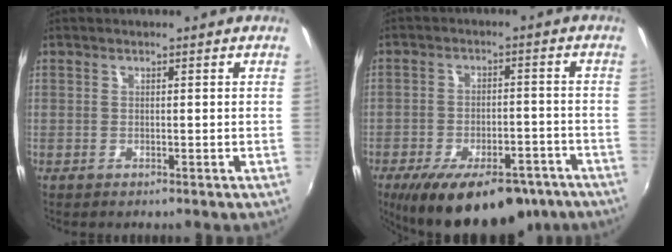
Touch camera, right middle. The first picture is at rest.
{"total": 18.9, "force": [-13.3, 8.2, 10.6], "torque": [-0.192, -0.020, -0.180]}